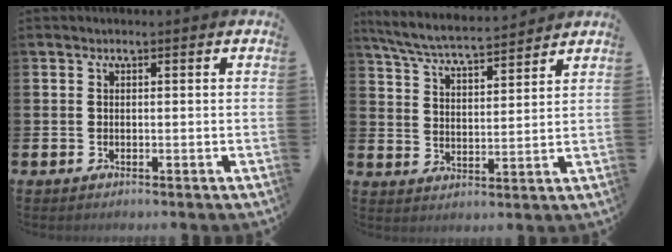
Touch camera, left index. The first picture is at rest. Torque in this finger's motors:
{"motor_torque": [0.83, -1.13, 0.08, 0.05]}